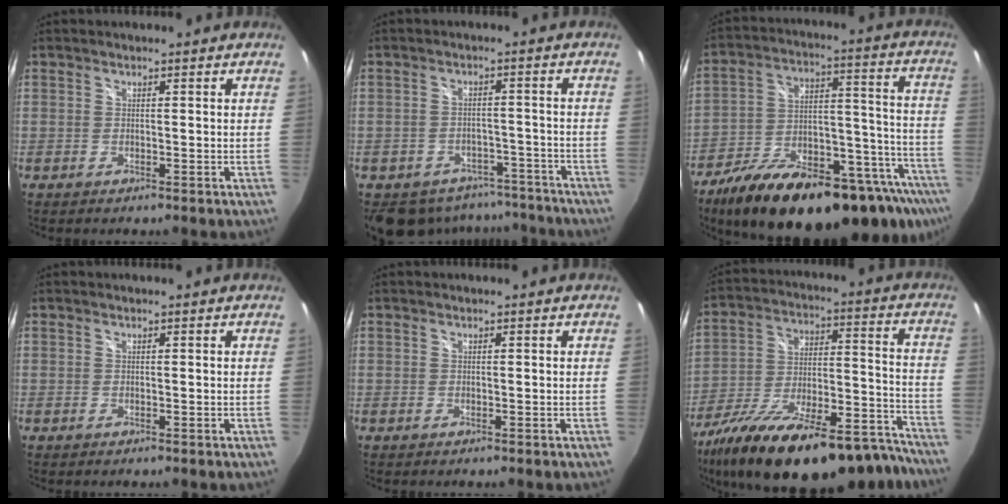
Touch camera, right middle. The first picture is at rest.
{"total": 12.2, "force": [-9.5, 7.1, 3.1], "torque": [-0.074, 0.022, -0.107]}
{"total": 31.7, "force": [-21.8, 10.7, 20.5], "torque": [-0.294, -0.014, -0.312]}
{"total": 0.0}
{"total": 0.0}
{"total": 31.2, "force": [-24.5, 9.0, 17.0], "torque": [-0.280, -0.027, -0.358]}